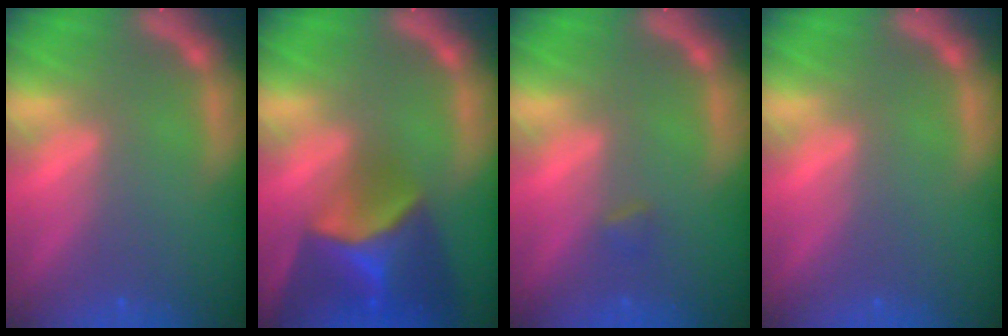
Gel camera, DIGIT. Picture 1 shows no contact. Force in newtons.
{"total": 9.4}
{"total": 0.9}
{"total": 0.0}